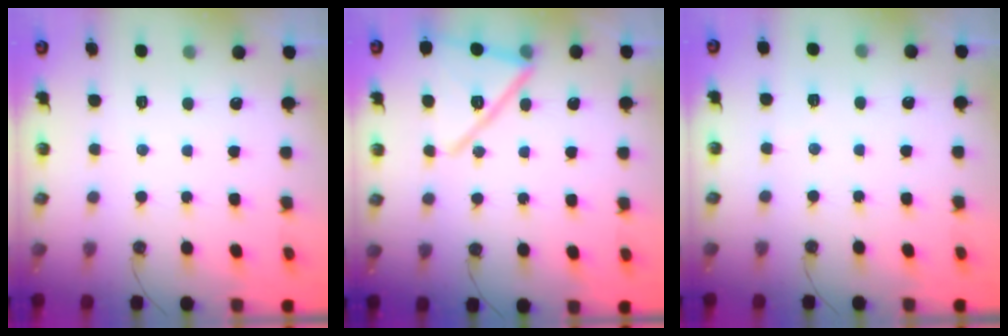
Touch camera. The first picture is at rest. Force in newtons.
{"total": 17.1, "press": 16.5, "slide": 4.5}
{"total": 2.9, "press": 1.5, "slide": 2.5}